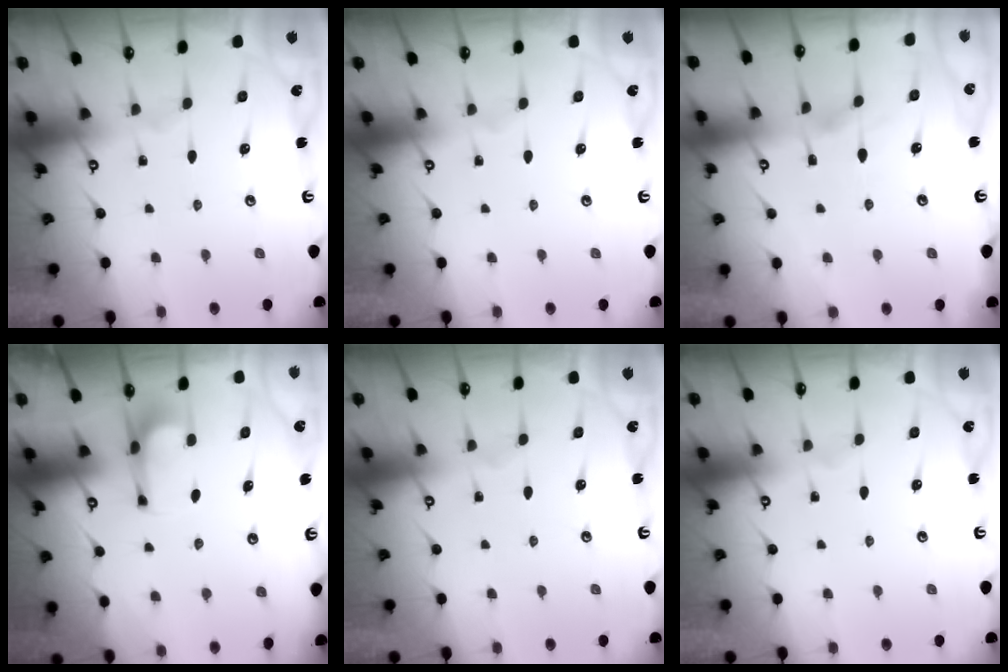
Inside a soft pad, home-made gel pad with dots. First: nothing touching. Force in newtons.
{"total": 0.0}
{"total": 0.8, "press": 0.0, "slide": 0.8}
{"total": 4.0, "press": 3.9, "slide": 1.0}
{"total": 0.0}
{"total": 0.0}